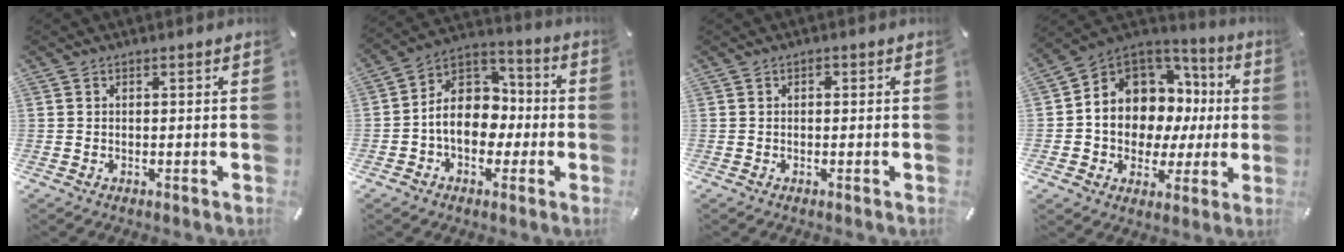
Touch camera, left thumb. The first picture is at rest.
{"total": 12.7, "force": [-2.1, 10.1, 7.4], "torque": [-0.134, 0.012, -0.037]}
{"total": 0.7, "force": [-0.1, 0.6, 0.3], "torque": [-0.005, 0.005, -0.003]}
{"total": 9.7, "force": [1.6, 9.0, 3.3], "torque": [-0.062, -0.043, 0.038]}